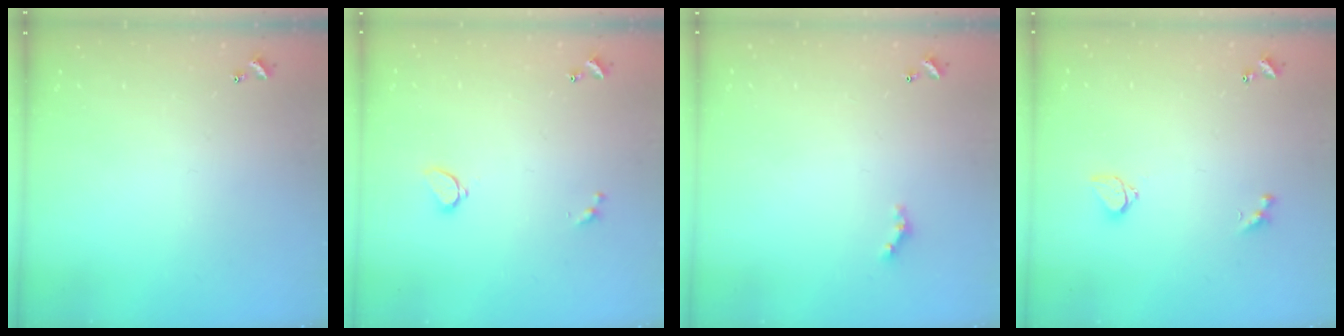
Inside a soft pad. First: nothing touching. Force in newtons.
{"total": 1.7, "press": 1.7, "slide": 0.5}
{"total": 1.3, "press": 1.2, "slide": 0.4}
{"total": 3.0, "press": 2.9, "slide": 0.8}